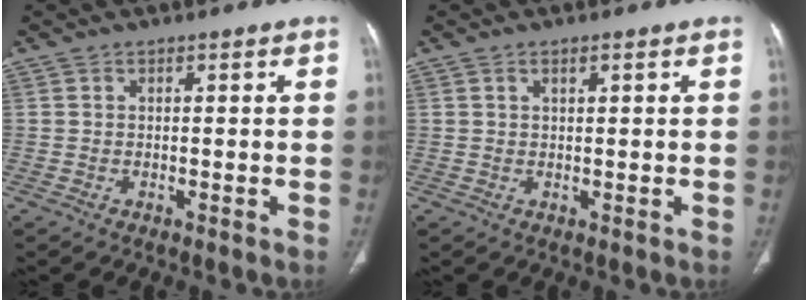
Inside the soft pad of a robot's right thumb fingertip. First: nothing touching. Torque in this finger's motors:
{"motor_torque": [-0.09, -0.04, -0.02, -0.03, 0.07]}